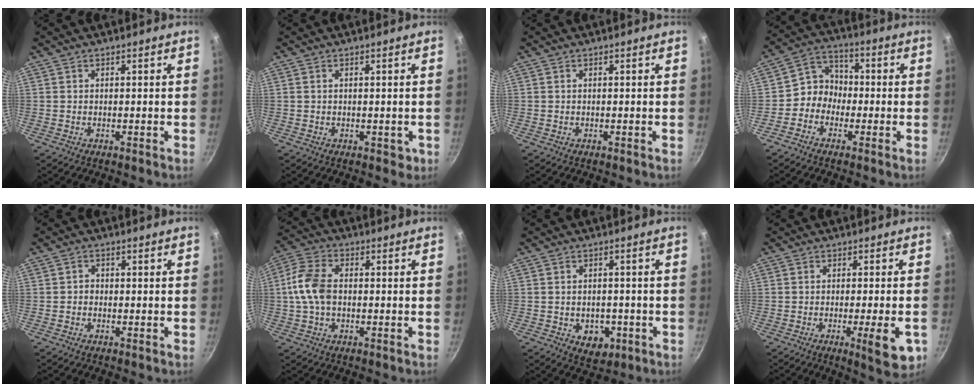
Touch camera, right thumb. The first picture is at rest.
{"total": 2.1, "force": [-0.1, 1.4, 1.6], "torque": [-0.014, 0.000, 0.001]}
{"total": 0.0}
{"total": 6.6, "force": [-1.8, 5.8, 2.5], "torque": [-0.006, 0.034, -0.050]}
{"total": 1.2, "force": [-0.5, 1.0, 0.4], "torque": [-0.003, 0.005, -0.012]}
{"total": 9.1, "force": [-0.2, 5.9, 6.9], "torque": [-0.141, 0.023, -0.014]}
{"total": 6.2, "force": [-2.0, 4.6, 3.7], "torque": [-0.033, 0.006, -0.016]}
{"total": 8.4, "force": [-2.9, 1.5, 7.8], "torque": [-0.098, 0.001, -0.038]}